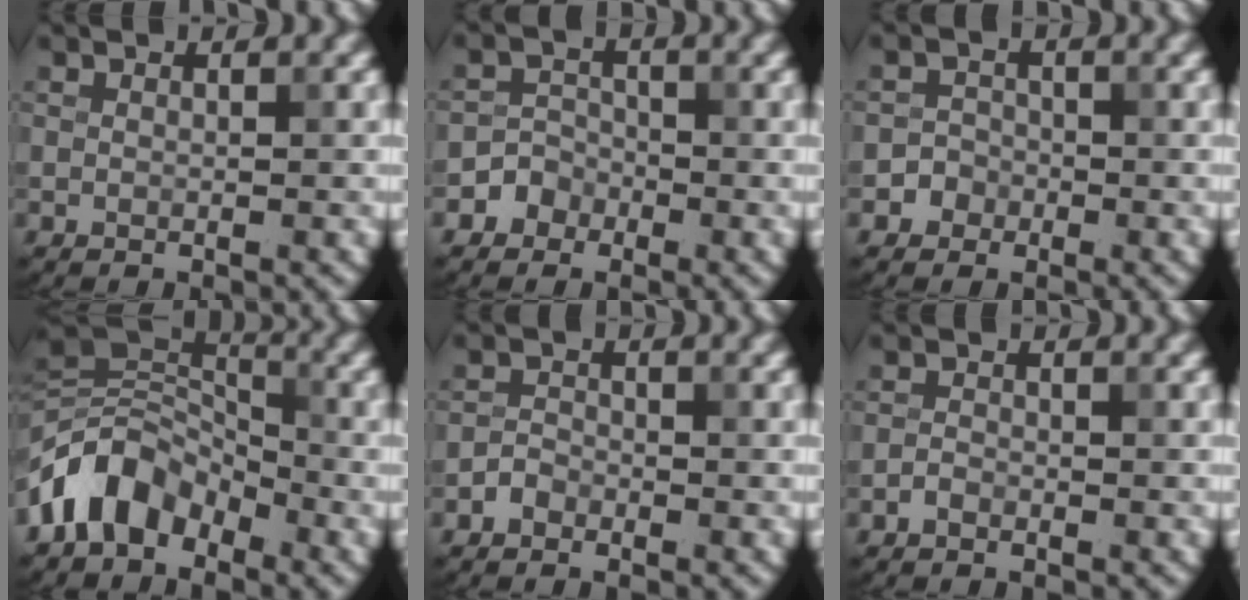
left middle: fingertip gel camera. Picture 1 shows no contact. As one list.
[{"total": 2.0, "force": [-1.2, 1.7, 0.1], "torque": [0.020, 0.011, -0.029]}, {"total": 1.7, "force": [-0.8, 1.5, 0.0], "torque": [0.016, 0.008, -0.019]}, {"total": 6.4, "force": [-3.6, 4.2, 3.3], "torque": [-0.047, 0.007, -0.083]}, {"total": 1.2, "force": [-0.8, 0.8, 0.3], "torque": [-0.002, 0.004, -0.018]}, {"total": 0.9, "force": [-0.6, 0.5, 0.4], "torque": [-0.006, 0.001, -0.016]}]